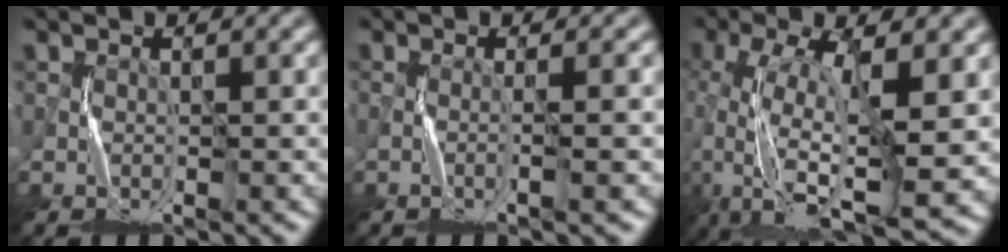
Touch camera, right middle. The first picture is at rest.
{"total": 1.7, "force": [-0.3, 0.4, 1.6], "torque": [-0.016, 0.004, -0.011]}
{"total": 11.1, "force": [-2.5, 4.3, 9.9], "torque": [-0.192, -0.007, -0.050]}